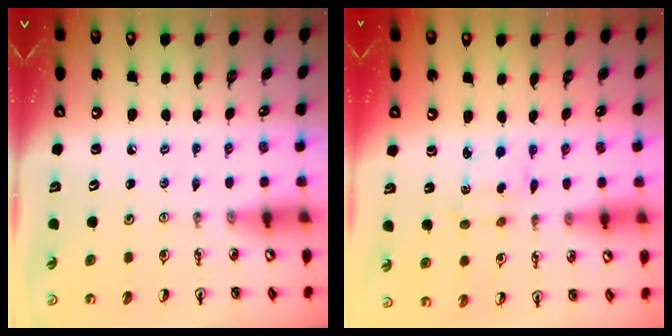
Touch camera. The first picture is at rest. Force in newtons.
{"total": 2.7, "press": 2.7, "slide": 0.5}